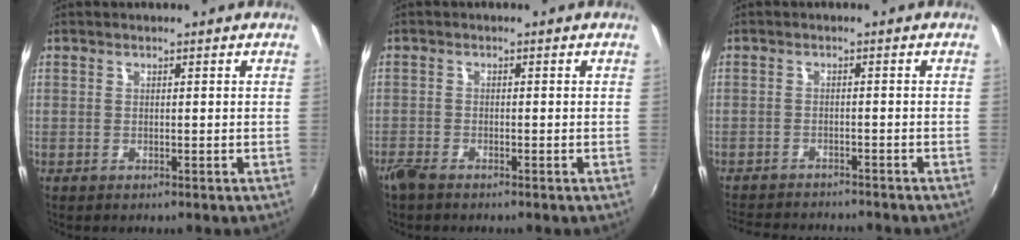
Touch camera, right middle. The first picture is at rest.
{"total": 2.5, "force": [-2.2, 0.7, 1.0], "torque": [-0.030, -0.007, -0.046]}
{"total": 9.5, "force": [-8.8, 1.6, 3.1], "torque": [-0.082, -0.010, -0.138]}